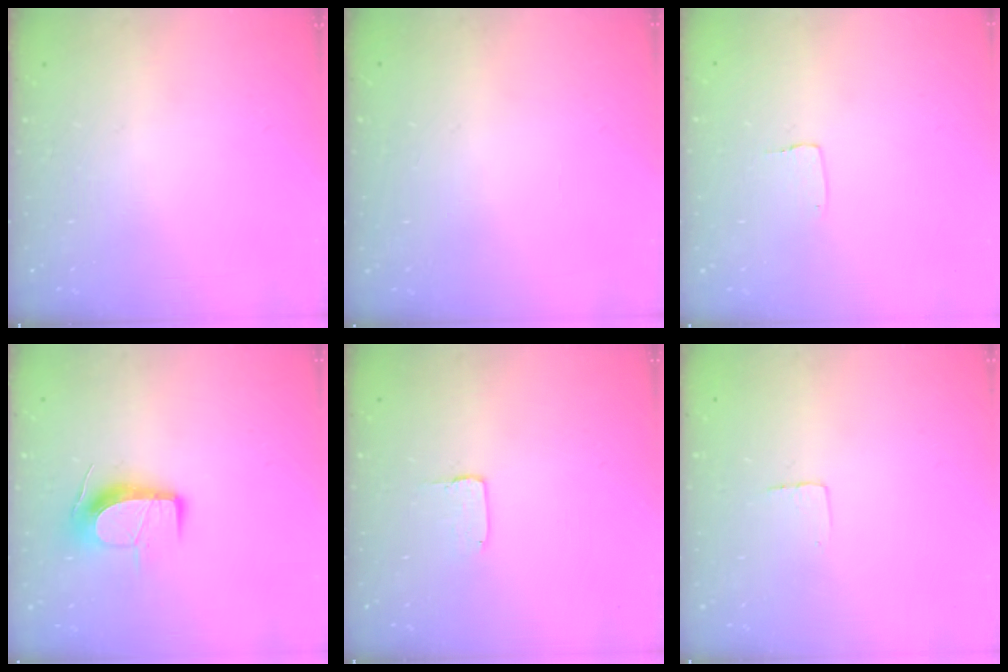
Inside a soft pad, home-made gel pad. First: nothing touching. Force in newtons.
{"total": 0.0}
{"total": 3.8, "press": 3.8, "slide": 0.1}
{"total": 10.3, "press": 10.3, "slide": 0.6}
{"total": 2.0, "press": 2.0, "slide": 0.0}
{"total": 2.9, "press": 2.9, "slide": 0.2}